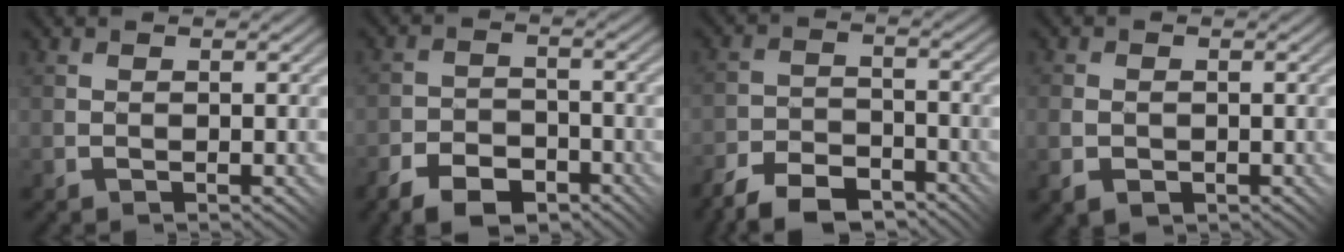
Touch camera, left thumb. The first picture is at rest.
{"total": 6.4, "force": [-4.8, 2.9, 3.0], "torque": [-0.054, -0.002, -0.092]}
{"total": 8.6, "force": [-7.3, 2.8, 3.4], "torque": [-0.066, -0.003, -0.138]}
{"total": 2.3, "force": [-0.9, 1.7, 1.3], "torque": [-0.025, -0.005, -0.017]}